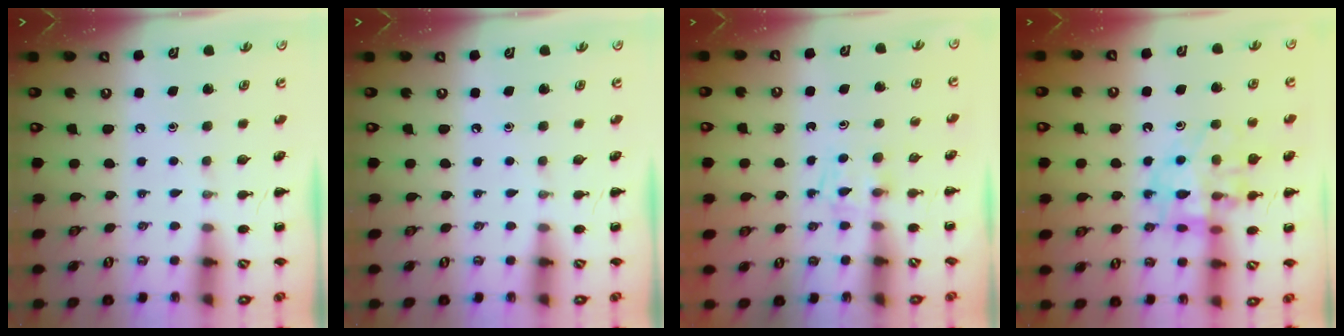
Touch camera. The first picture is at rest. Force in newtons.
{"total": 0.0}
{"total": 2.4, "press": 2.1, "slide": 1.1}
{"total": 14.9, "press": 14.6, "slide": 2.8}